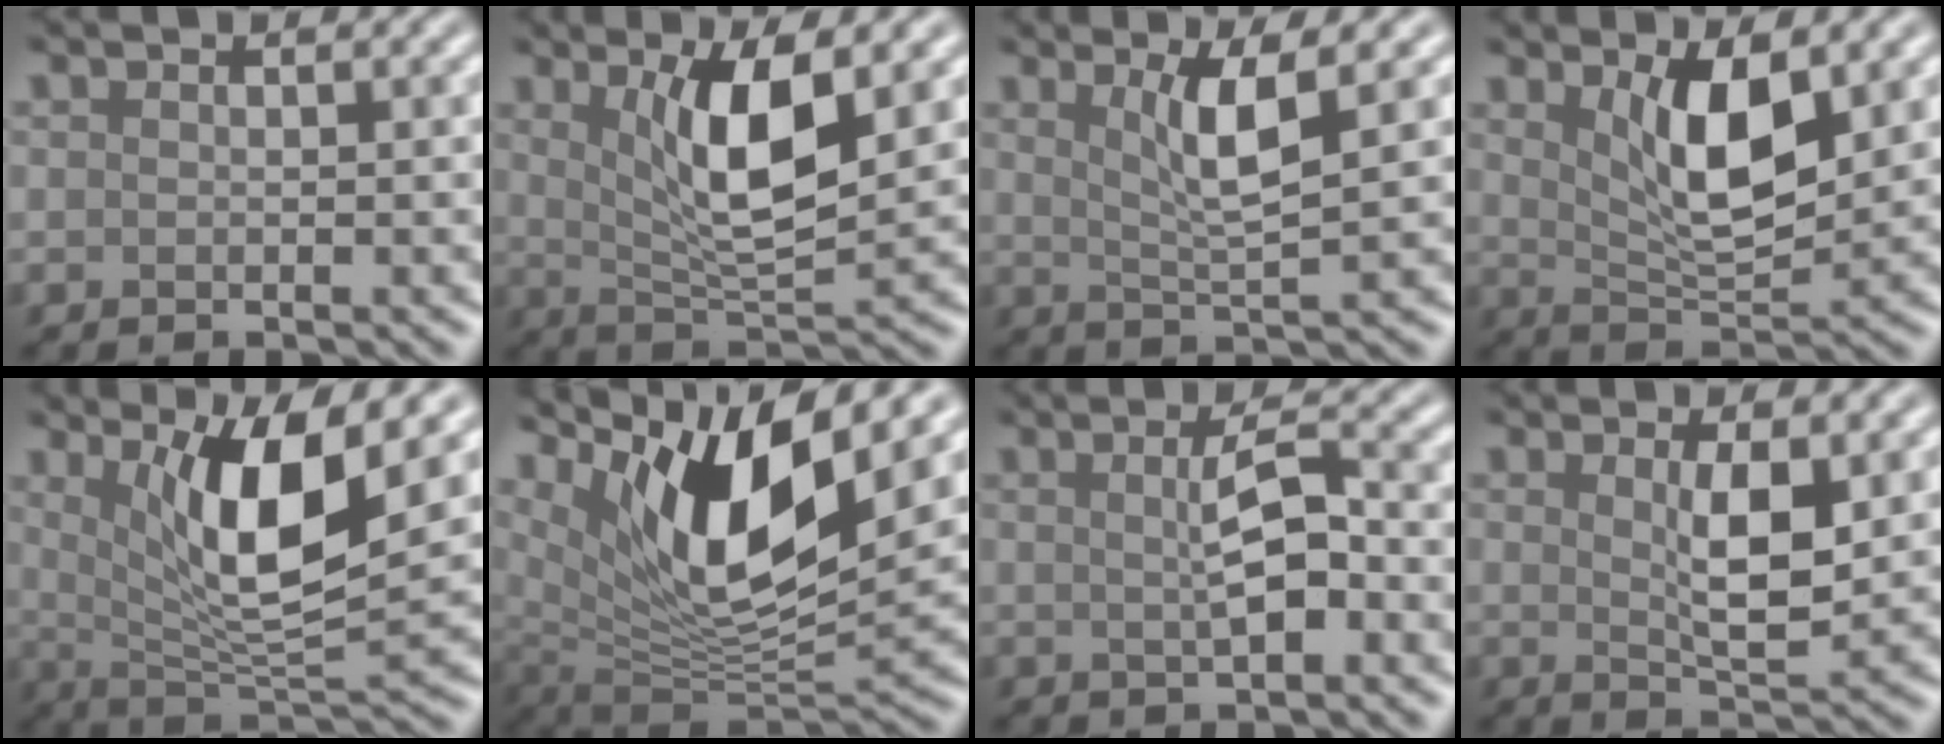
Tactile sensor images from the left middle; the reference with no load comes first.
{"total": 6.1, "force": [2.0, 1.6, 5.6], "torque": [-0.101, -0.008, 0.040]}
{"total": 3.9, "force": [1.5, 0.6, 3.5], "torque": [-0.065, -0.003, 0.031]}
{"total": 5.5, "force": [2.1, 1.9, 4.7], "torque": [-0.091, -0.010, 0.041]}
{"total": 7.9, "force": [2.7, 2.1, 7.1], "torque": [-0.122, -0.017, 0.051]}
{"total": 10.9, "force": [5.3, 3.5, 8.9], "torque": [-0.154, -0.013, 0.106]}
{"total": 3.2, "force": [0.2, 0.7, 3.1], "torque": [-0.061, 0.008, 0.002]}
{"total": 3.6, "force": [1.0, 0.9, 3.4], "torque": [-0.062, -0.006, 0.019]}